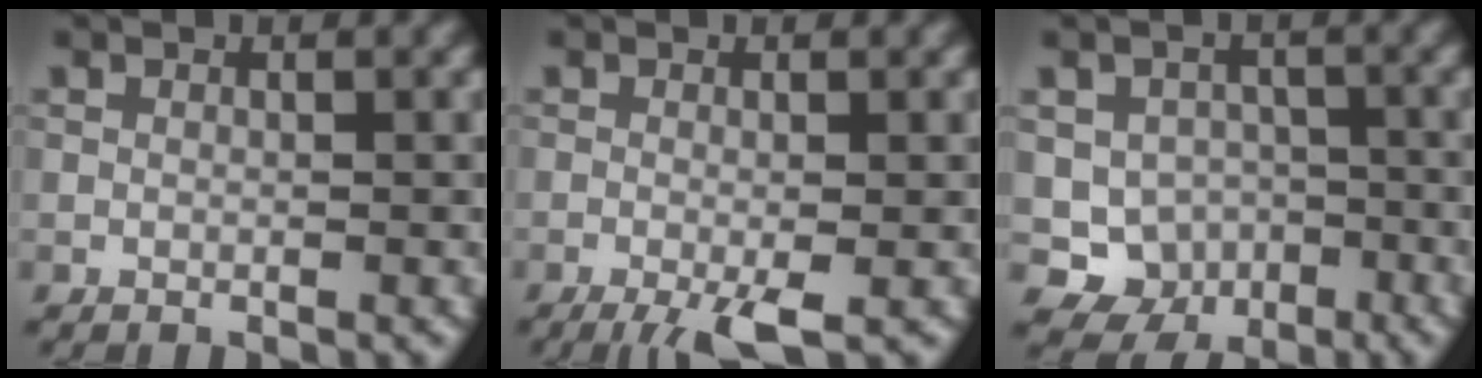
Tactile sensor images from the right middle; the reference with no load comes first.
{"total": 3.6, "force": [-1.8, 0.6, 3.0], "torque": [-0.051, -0.004, -0.033]}
{"total": 4.9, "force": [-2.0, 4.3, 1.3], "torque": [-0.007, -0.010, -0.028]}